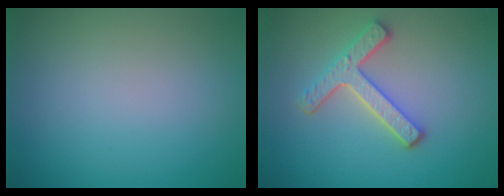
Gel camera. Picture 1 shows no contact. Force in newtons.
{"total": 3.8, "press": 3.1, "slide": 2.1}